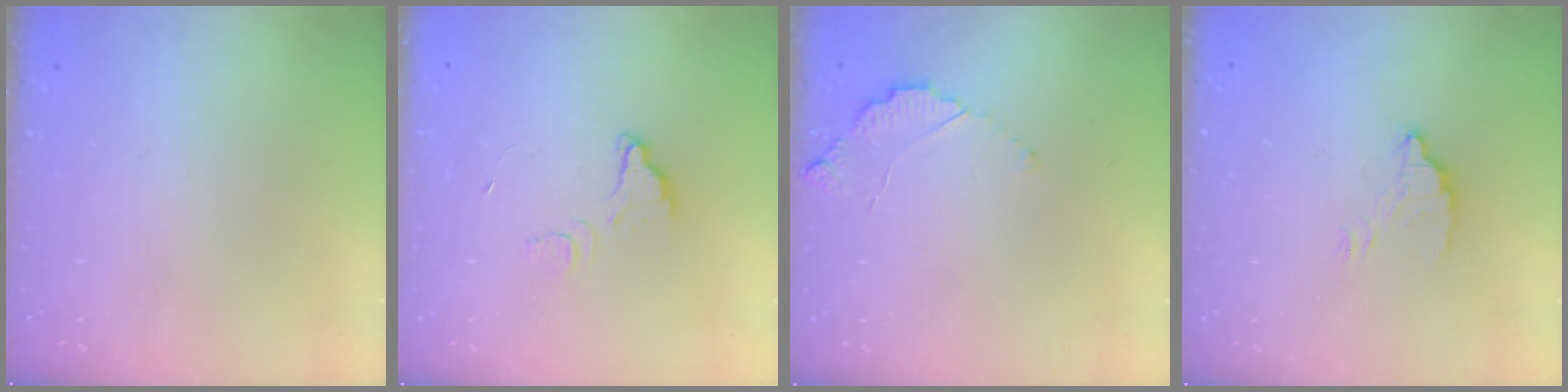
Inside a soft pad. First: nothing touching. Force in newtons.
{"total": 4.7, "press": 4.7, "slide": 0.5}
{"total": 2.9, "press": 2.9, "slide": 0.3}
{"total": 3.5, "press": 3.5, "slide": 0.1}